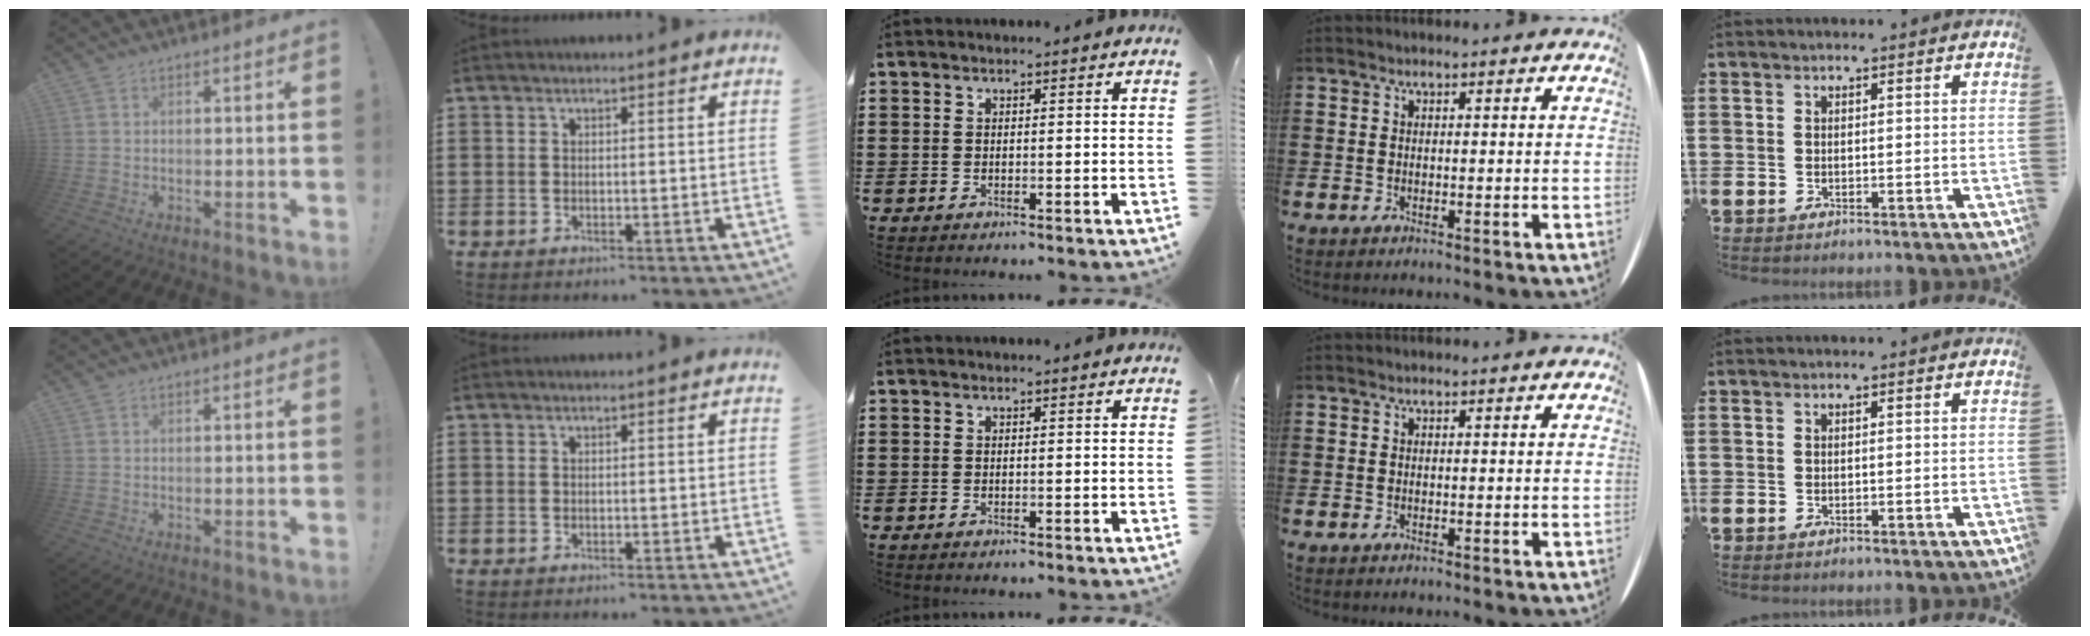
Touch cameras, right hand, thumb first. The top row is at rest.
{}